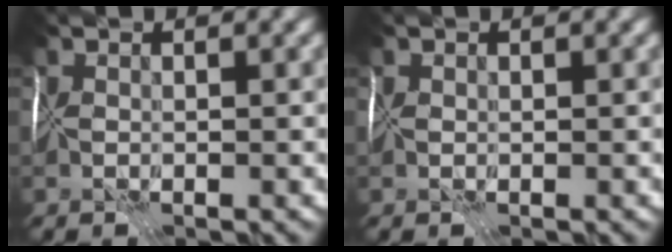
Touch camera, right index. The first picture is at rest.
{"total": 0.5, "force": [0.4, 0.4, 0.0], "torque": [0.001, 0.007, 0.006]}